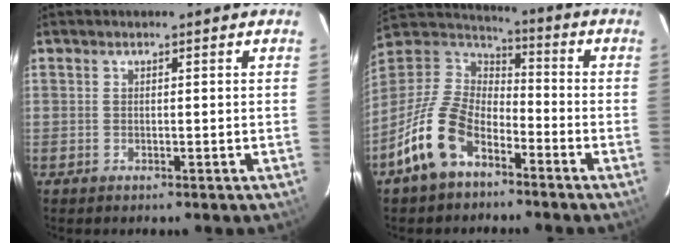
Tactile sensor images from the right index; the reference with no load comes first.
{"total": 15.3, "force": [-8.7, 8.4, 9.3], "torque": [-0.202, 0.005, -0.168]}